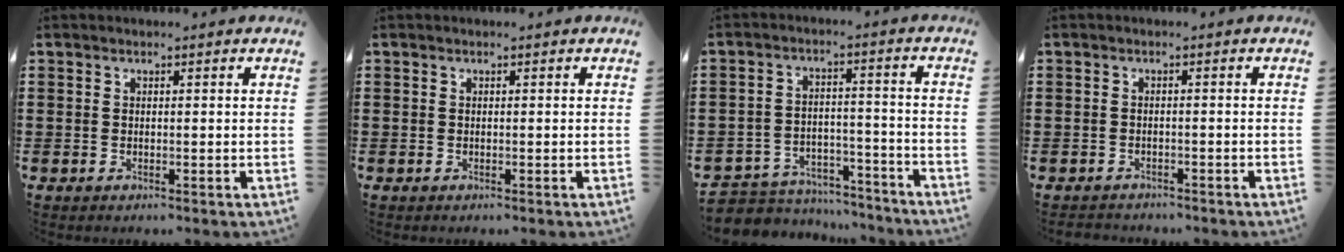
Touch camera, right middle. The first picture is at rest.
{"total": 0.0}
{"total": 5.6, "force": [-5.5, 1.2, 0.2], "torque": [-0.013, 0.014, -0.114]}
{"total": 1.3, "force": [-1.3, 0.4, -0.2], "torque": [0.000, 0.003, -0.030]}